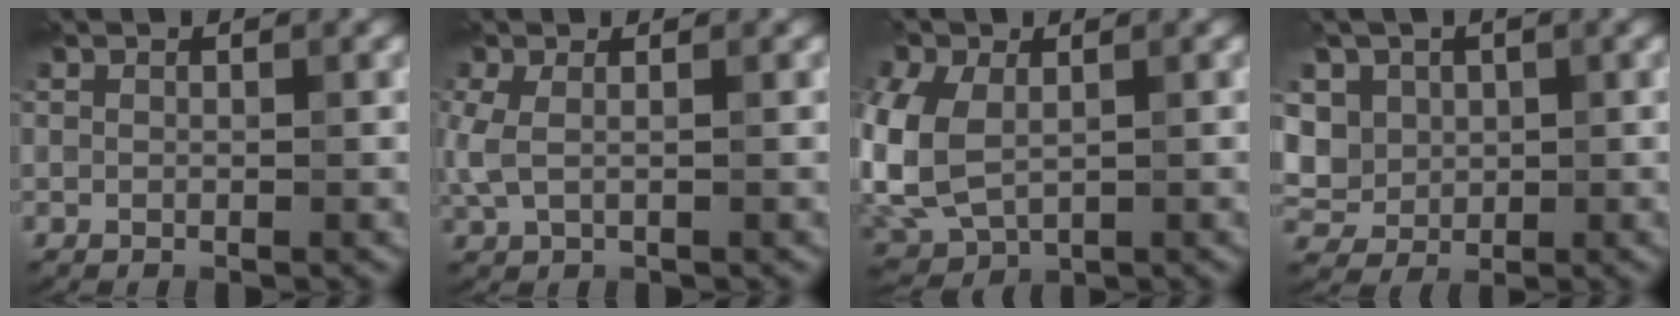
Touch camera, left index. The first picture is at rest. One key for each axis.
{"total": 2.0, "fx": 0.1, "fy": 1.0, "fz": 1.7, "tx": -0.049, "ty": 0.001, "tz": 0.001}
{"total": 7.8, "fx": 0.1, "fy": 5.4, "fz": 5.7, "tx": -0.159, "ty": -0.008, "tz": 0.007}
{"total": 7.5, "fx": 1.7, "fy": 6.2, "fz": 3.9, "tx": -0.088, "ty": 0.019, "tz": 0.016}